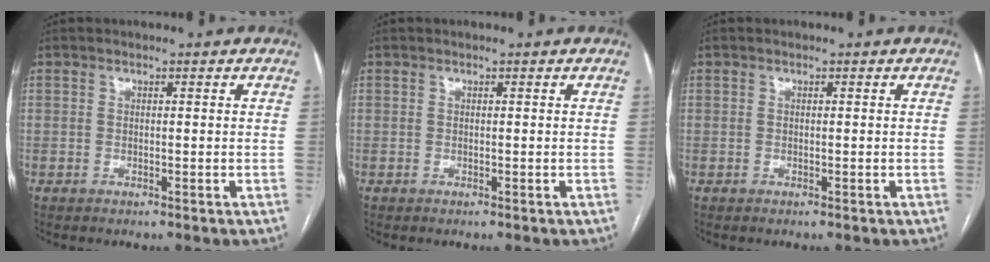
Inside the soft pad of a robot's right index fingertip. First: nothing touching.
{"total": 0.0}
{"total": 0.0}